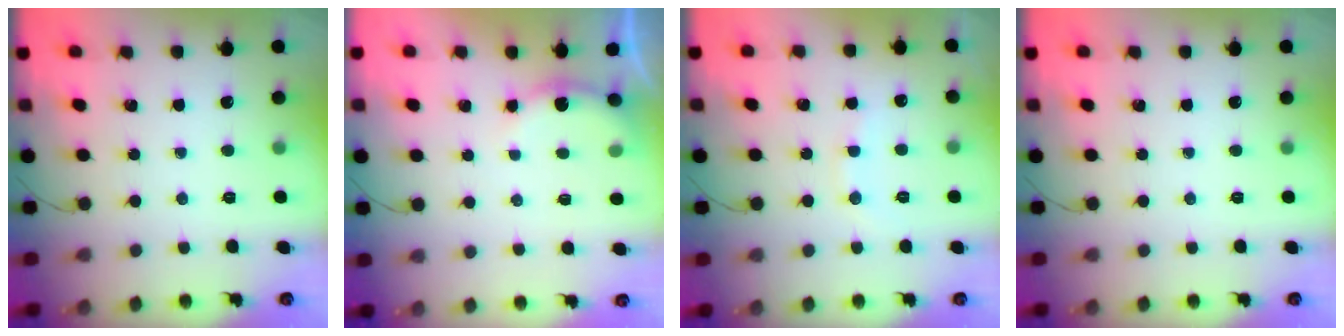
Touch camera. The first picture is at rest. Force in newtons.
{"total": 6.1, "press": 6.0, "slide": 0.9}
{"total": 7.7, "press": 7.6, "slide": 1.4}
{"total": 0.0}